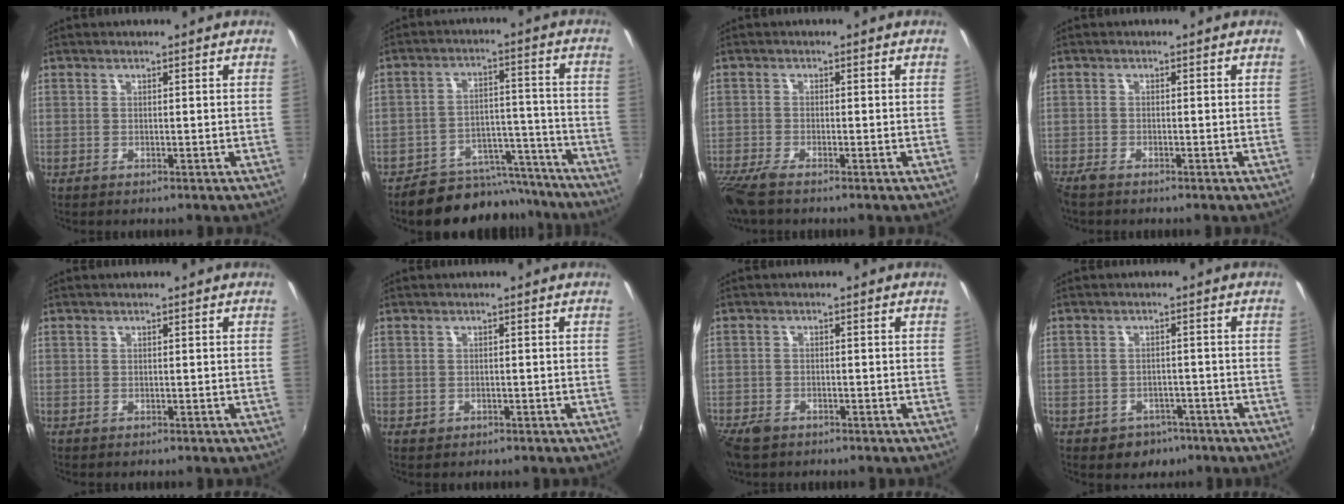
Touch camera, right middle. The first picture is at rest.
{"total": 13.7, "force": [-12.4, 5.5, 2.1], "torque": [-0.040, 0.042, -0.162]}
{"total": 5.0, "force": [-3.9, 0.5, 3.1], "torque": [-0.080, -0.022, -0.078]}
{"total": 2.3, "force": [-2.0, 0.5, 1.0], "torque": [-0.025, -0.011, -0.041]}
{"total": 0.0}
{"total": 1.3, "force": [-0.5, 1.1, 0.4], "torque": [-0.008, -0.004, -0.006]}
{"total": 4.8, "force": [-3.5, 2.4, 2.1], "torque": [-0.060, -0.015, -0.068]}
{"total": 5.4, "force": [-3.2, 4.1, 1.3], "torque": [-0.039, -0.002, -0.037]}